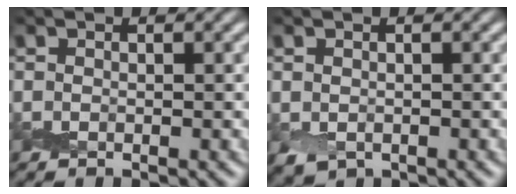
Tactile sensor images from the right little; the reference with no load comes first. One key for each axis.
{"total": 1.0, "fx": -0.3, "fy": 0.8, "fz": 0.5, "tx": -0.013, "ty": -0.008, "tz": -0.001}